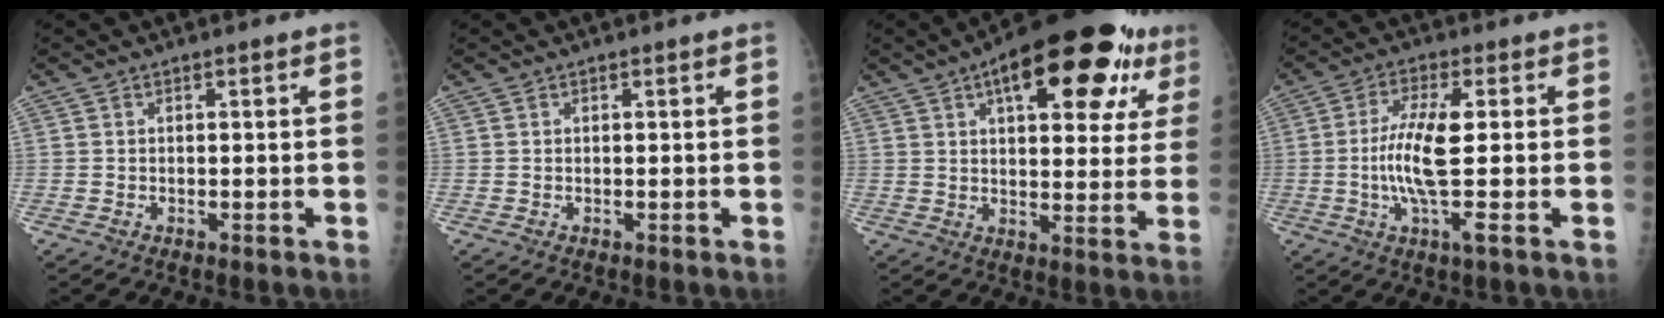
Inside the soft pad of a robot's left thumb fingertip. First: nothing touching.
{"total": 0.0}
{"total": 22.2, "force": [10.9, 8.9, 17.1], "torque": [-0.208, -0.002, 0.151]}
{"total": 9.8, "force": [-0.7, 1.5, 9.7], "torque": [-0.204, -0.001, -0.019]}